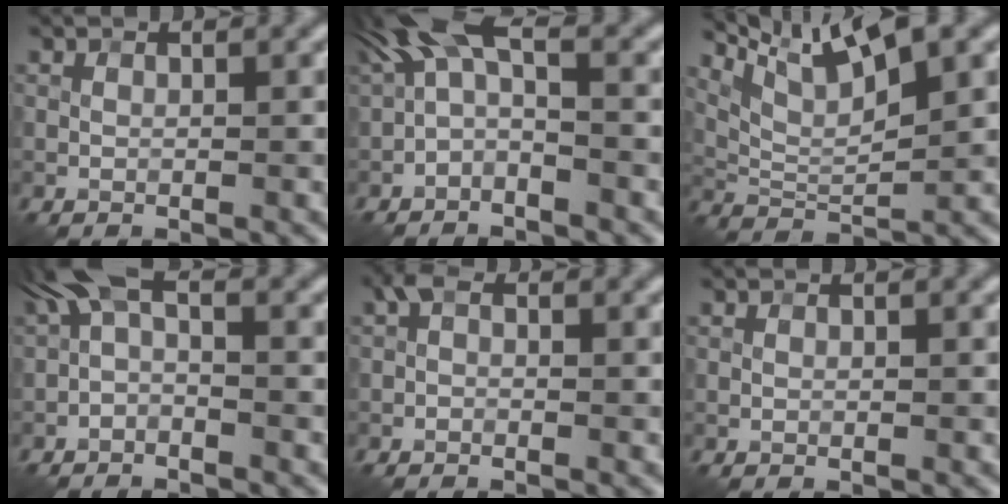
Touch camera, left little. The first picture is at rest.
{"total": 4.6, "force": [0.0, 1.6, 4.3], "torque": [-0.083, 0.024, -0.017]}
{"total": 7.3, "force": [4.1, 2.0, 5.7], "torque": [-0.109, 0.008, 0.078]}
{"total": 2.9, "force": [-0.3, 1.0, 2.7], "torque": [-0.056, 0.015, -0.017]}
{"total": 1.2, "force": [-0.2, 0.7, 0.9], "torque": [-0.019, 0.007, -0.011]}
{"total": 0.0}